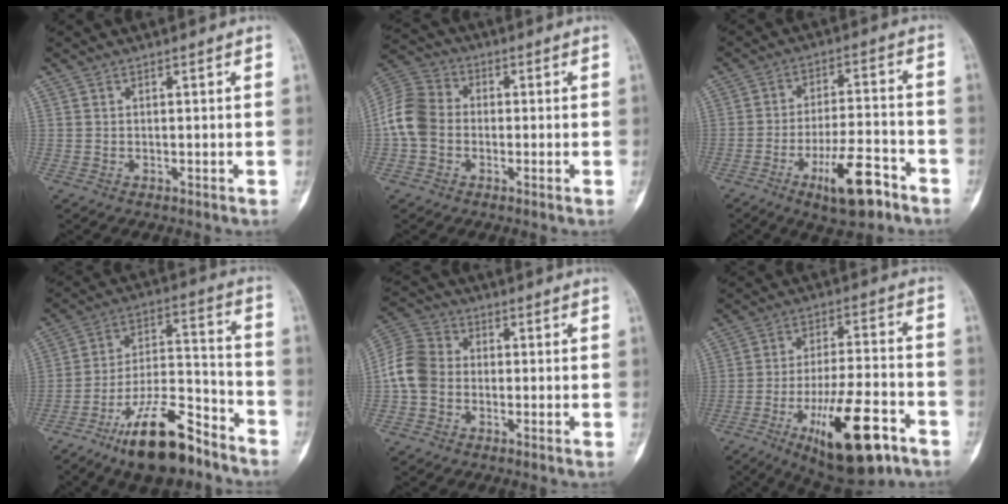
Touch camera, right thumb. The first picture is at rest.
{"total": 9.1, "force": [-1.4, 7.2, 5.3], "torque": [-0.101, 0.027, -0.042]}
{"total": 11.8, "force": [-6.8, 3.7, 9.0], "torque": [-0.146, 0.039, -0.107]}
{"total": 17.9, "force": [-12.1, 6.3, 11.5], "torque": [-0.183, 0.088, -0.208]}
{"total": 8.2, "force": [-1.3, 6.7, 4.6], "torque": [-0.083, 0.025, -0.041]}
{"total": 18.8, "force": [-9.3, 6.2, 15.1], "torque": [-0.250, 0.043, -0.139]}